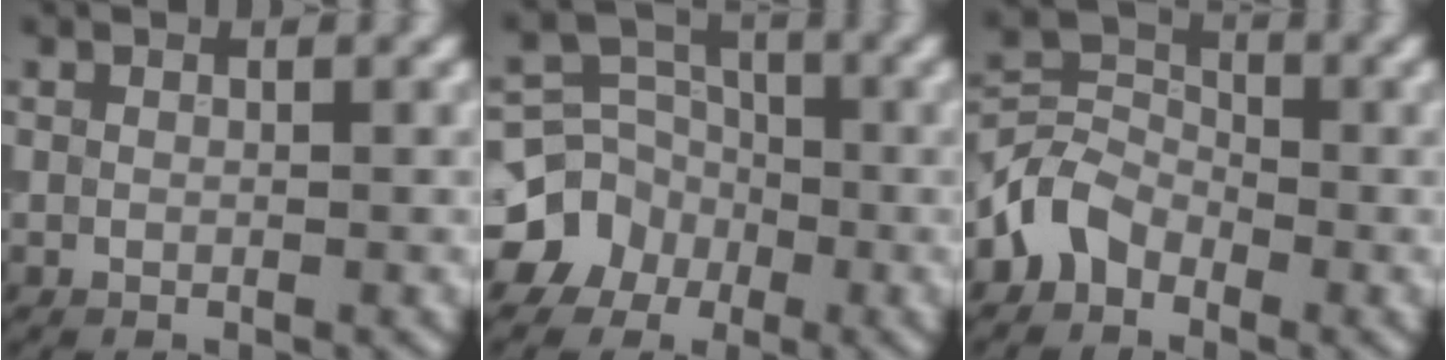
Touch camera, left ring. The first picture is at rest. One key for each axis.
{"total": 6.4, "fx": -2.8, "fy": 5.6, "fz": 1.2, "tx": 0.002, "ty": 0.005, "tz": -0.072}
{"total": 3.5, "fx": -2.2, "fy": 2.5, "fz": 1.1, "tx": -0.019, "ty": 0.012, "tz": -0.055}